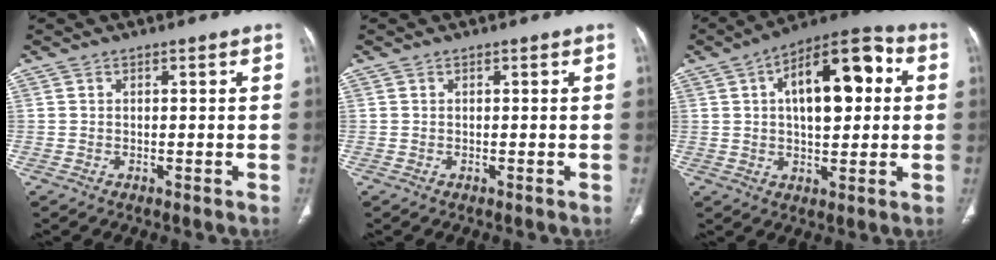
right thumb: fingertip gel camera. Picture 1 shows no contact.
{"total": 0.0}
{"total": 17.0, "force": [3.5, 8.2, 14.4], "torque": [-0.187, 0.024, 0.047]}